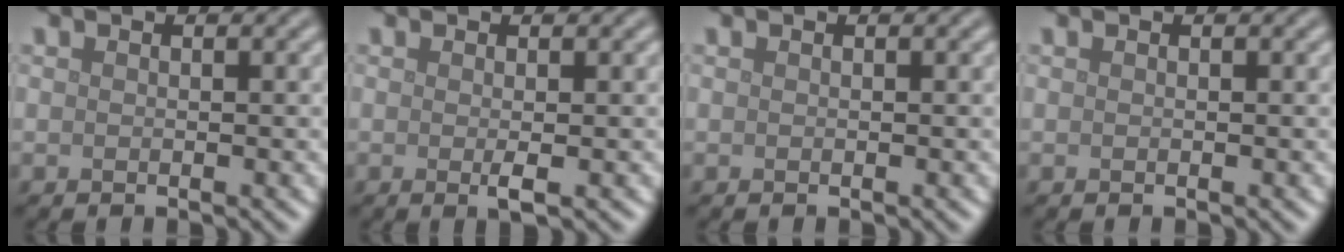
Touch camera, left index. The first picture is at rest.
{"total": 1.1, "force": [-0.1, 0.1, 1.1], "torque": [-0.022, -0.004, -0.003]}
{"total": 0.0}
{"total": 0.0}